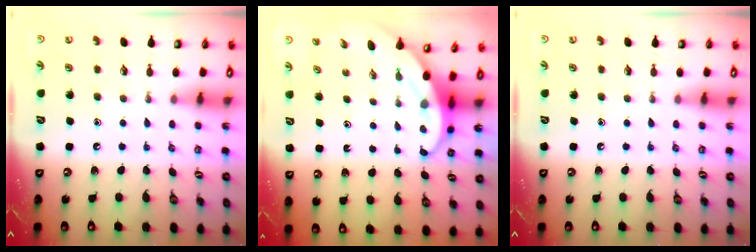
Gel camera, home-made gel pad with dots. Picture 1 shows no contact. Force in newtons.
{"total": 5.2, "press": 5.1, "slide": 1.3}
{"total": 0.0}